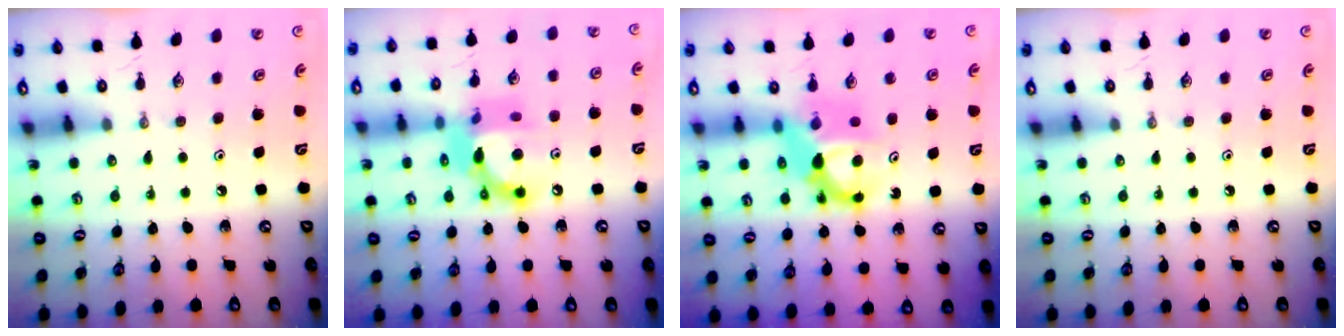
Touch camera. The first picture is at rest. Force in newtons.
{"total": 14.3, "press": 14.3, "slide": 1.1}
{"total": 10.1, "press": 10.1, "slide": 0.8}
{"total": 0.0}